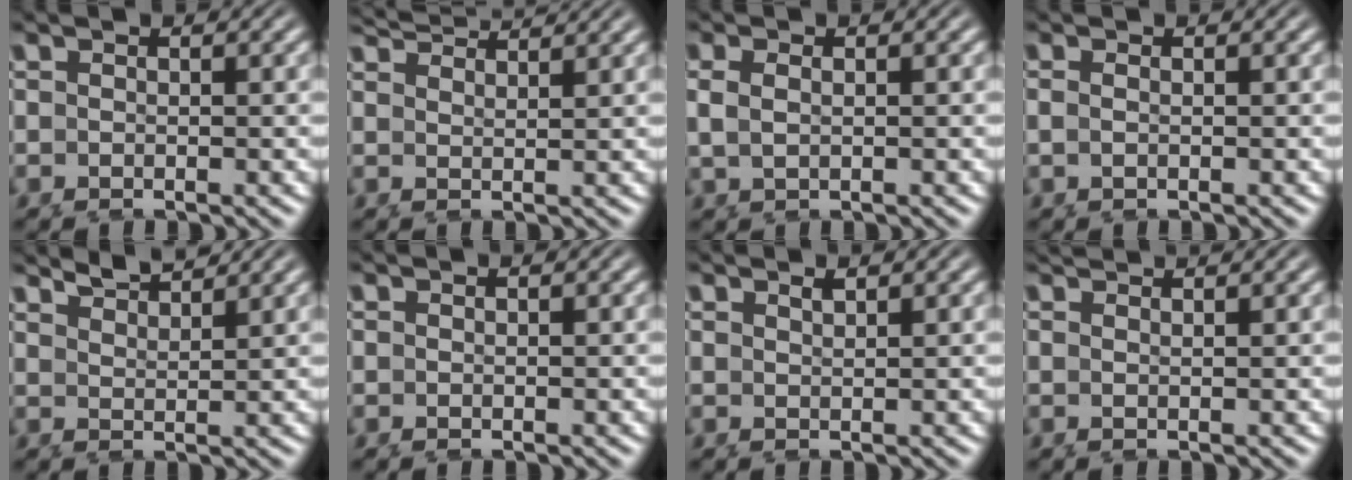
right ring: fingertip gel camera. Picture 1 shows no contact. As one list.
[{"total": 3.6, "force": [3.5, -0.9, 0.2], "torque": [0.006, 0.002, 0.060]}, {"total": 1.3, "force": [0.7, 0.2, 1.1], "torque": [-0.025, -0.003, 0.018]}, {"total": 0.6, "force": [0.2, -0.1, 0.6], "torque": [-0.016, -0.002, 0.006]}, {"total": 3.3, "force": [3.0, -1.5, -0.3], "torque": [0.017, 0.002, 0.058]}, {"total": 0.0}, {"total": 0.9, "force": [0.7, -0.6, -0.2], "torque": [0.000, -0.010, 0.019]}, {"total": 1.5, "force": [1.3, -0.9, 0.0], "torque": [0.002, -0.005, 0.023]}]